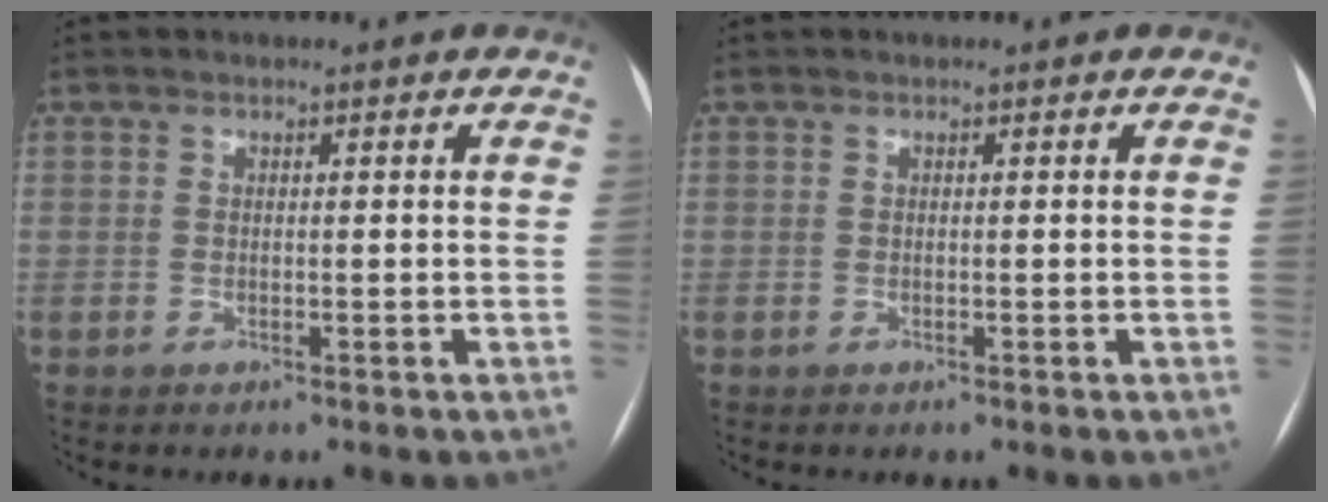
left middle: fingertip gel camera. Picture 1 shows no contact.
{"total": 0.0}